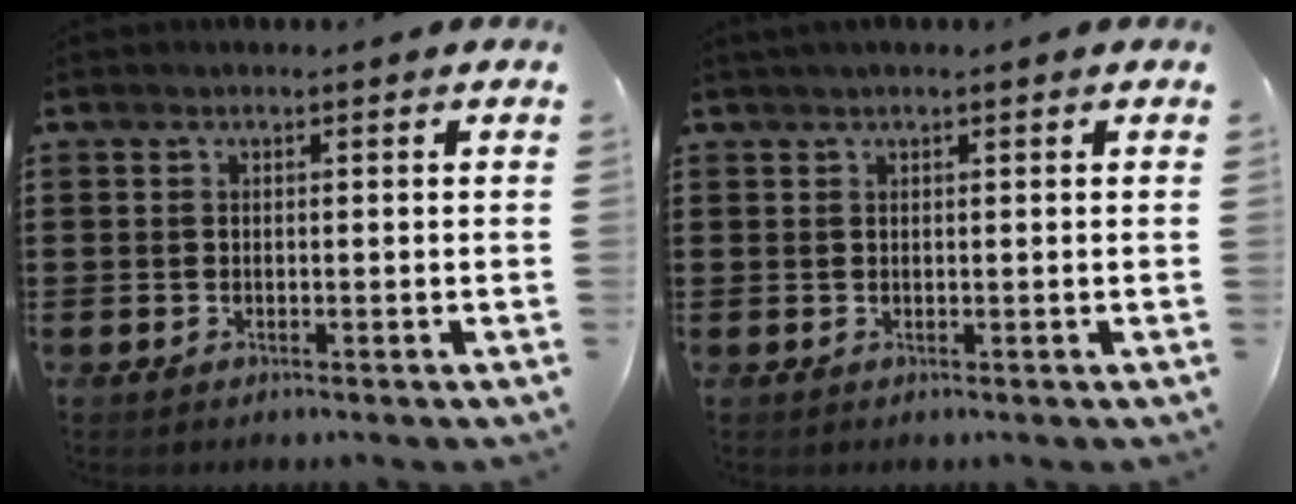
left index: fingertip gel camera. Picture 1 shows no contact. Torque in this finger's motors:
{"motor_torque": [1.99, 0.15, 0.17, 0.08]}